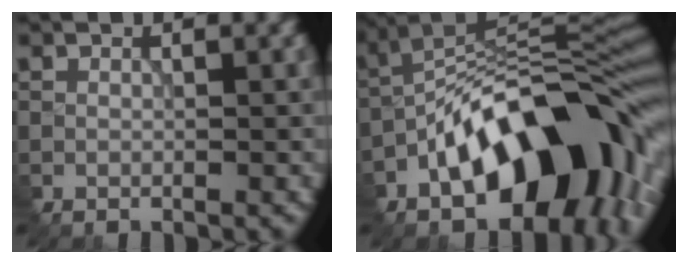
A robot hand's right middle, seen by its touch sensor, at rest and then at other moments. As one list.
[{"total": 15.0, "force": [-6.4, 7.4, 11.4], "torque": [-0.147, 0.019, -0.120]}]